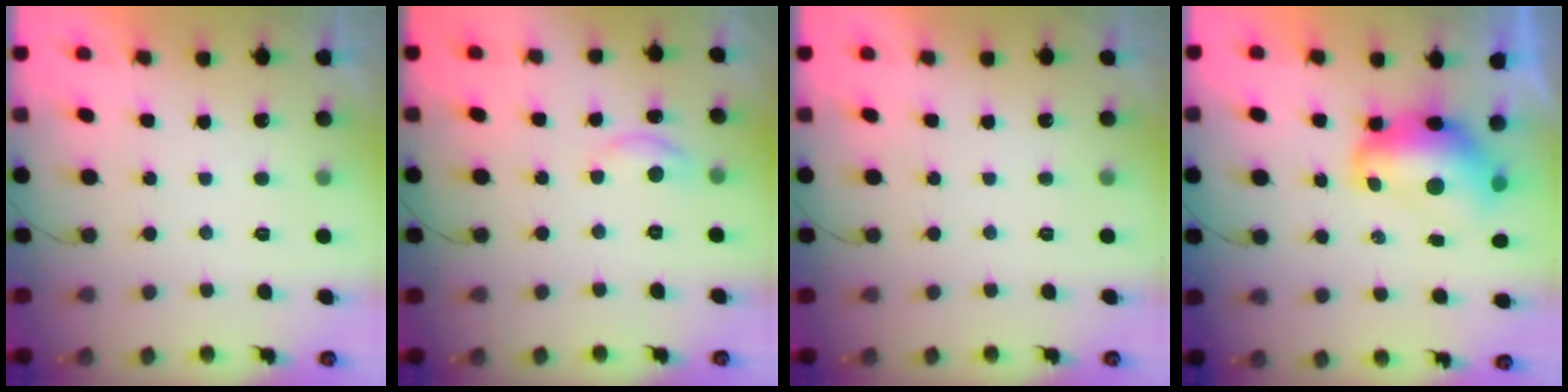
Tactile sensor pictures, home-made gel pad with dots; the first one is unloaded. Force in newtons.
{"total": 4.2, "press": 4.1, "slide": 0.4}
{"total": 0.0}
{"total": 10.5, "press": 10.5, "slide": 1.1}